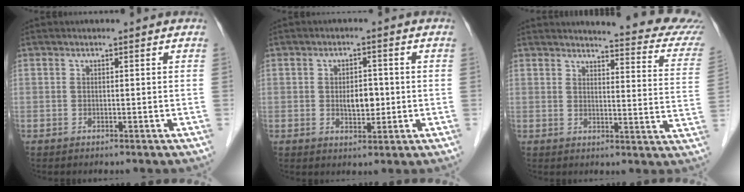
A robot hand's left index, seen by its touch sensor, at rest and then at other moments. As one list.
[{"total": 3.8, "force": [-0.2, 2.1, 3.2], "torque": [-0.051, 0.001, 0.001]}, {"total": 16.8, "force": [16.0, 1.6, 4.9], "torque": [-0.038, -0.084, 0.150]}]